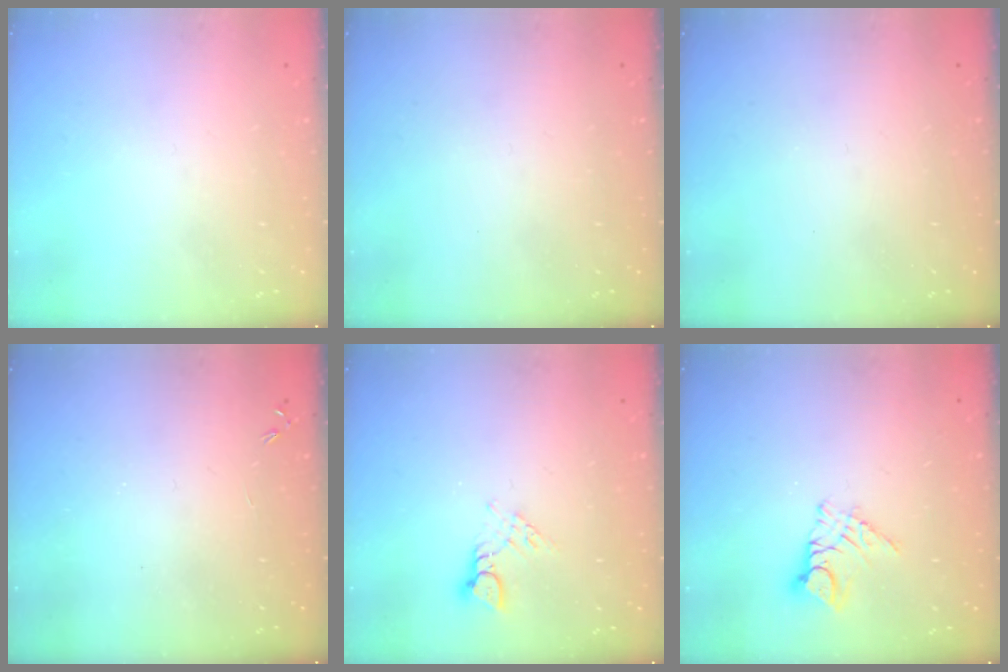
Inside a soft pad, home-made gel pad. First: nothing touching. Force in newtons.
{"total": 0.0}
{"total": 0.0}
{"total": 0.0}
{"total": 4.0, "press": 4.0, "slide": 0.4}
{"total": 9.0, "press": 9.0, "slide": 0.8}